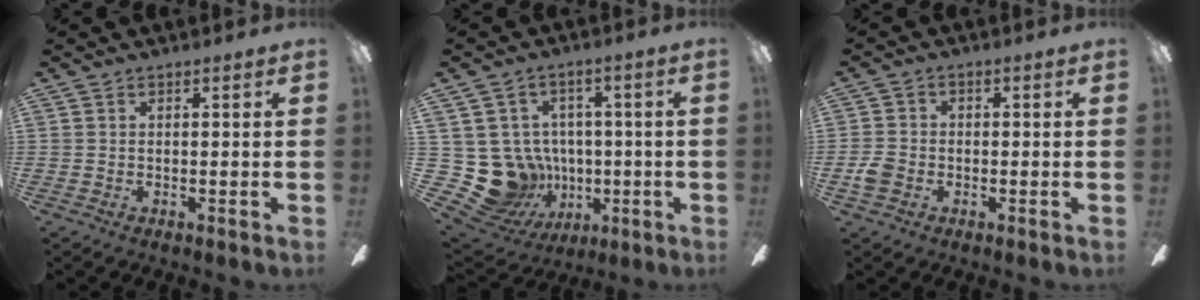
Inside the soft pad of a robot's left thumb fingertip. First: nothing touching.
{"total": 14.7, "force": [-2.5, 13.5, 5.3], "torque": [-0.159, -0.001, -0.017]}
{"total": 3.9, "force": [-1.6, 3.0, 1.9], "torque": [-0.034, 0.012, -0.029]}